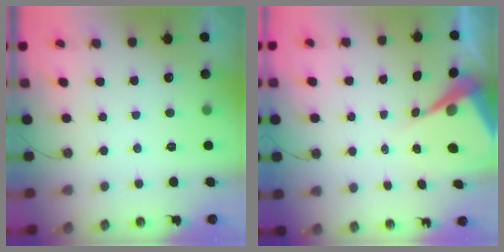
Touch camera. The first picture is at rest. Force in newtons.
{"total": 9.3, "press": 9.3, "slide": 0.8}